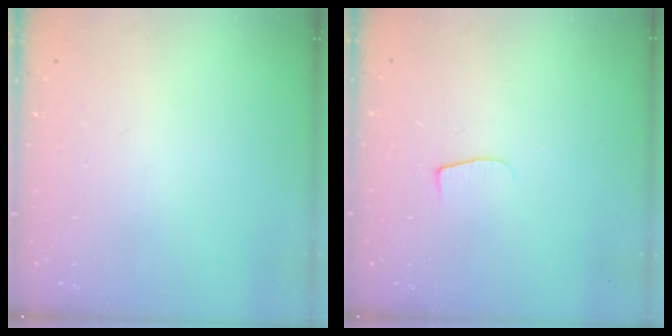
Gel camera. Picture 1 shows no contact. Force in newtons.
{"total": 4.3, "press": 4.3, "slide": 0.5}